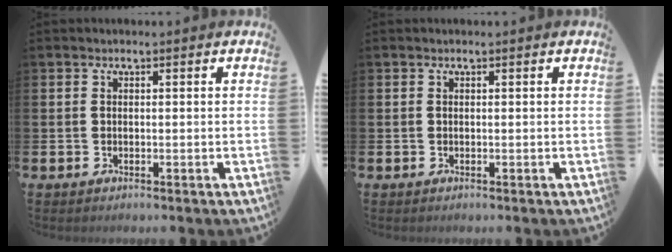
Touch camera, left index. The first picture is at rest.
{"total": 0.0}